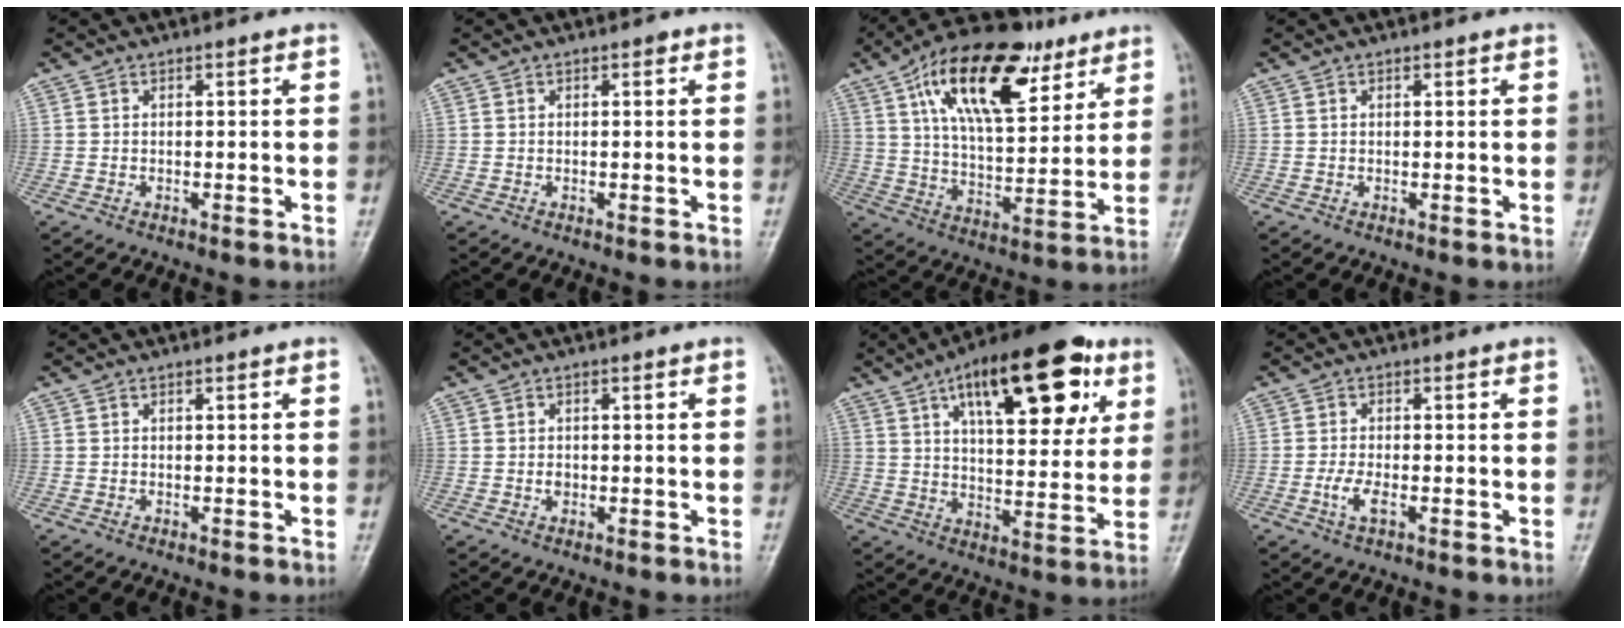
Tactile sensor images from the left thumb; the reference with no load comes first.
{"total": 0.6, "force": [0.3, 0.3, 0.4], "torque": [-0.003, 0.001, 0.001]}
{"total": 22.6, "force": [11.2, 10.6, 16.4], "torque": [-0.241, -0.024, 0.191]}
{"total": 0.6, "force": [0.3, 0.3, 0.3], "torque": [-0.003, -0.001, 0.003]}
{"total": 0.0}
{"total": 1.4, "force": [-0.2, 1.1, 0.8], "torque": [-0.007, 0.002, -0.003]}
{"total": 23.7, "force": [11.0, 10.1, 18.4], "torque": [-0.239, -0.017, 0.167]}
{"total": 3.4, "force": [-1.2, 1.4, 2.8], "torque": [-0.062, 0.004, -0.024]}